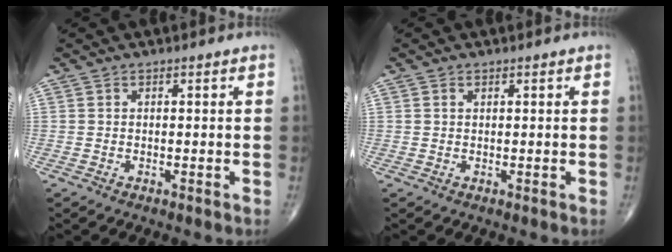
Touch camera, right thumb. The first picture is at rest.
{"total": 0.5, "force": [0.2, 0.3, 0.3], "torque": [-0.005, 0.000, 0.004]}